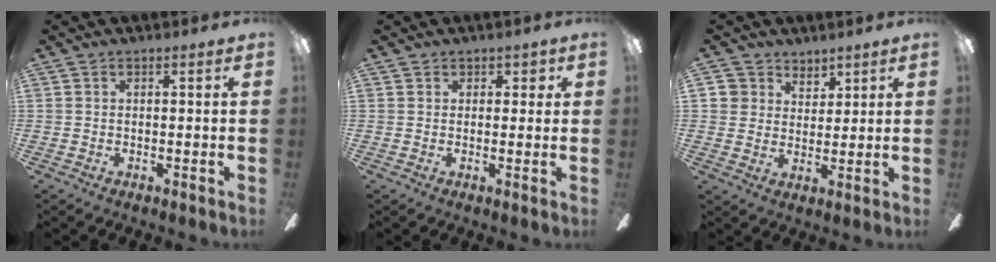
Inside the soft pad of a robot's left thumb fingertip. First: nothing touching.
{"total": 1.9, "force": [1.1, 1.5, 0.4], "torque": [0.008, -0.001, 0.016]}
{"total": 5.8, "force": [4.3, 3.9, -0.5], "torque": [-0.002, -0.021, 0.081]}